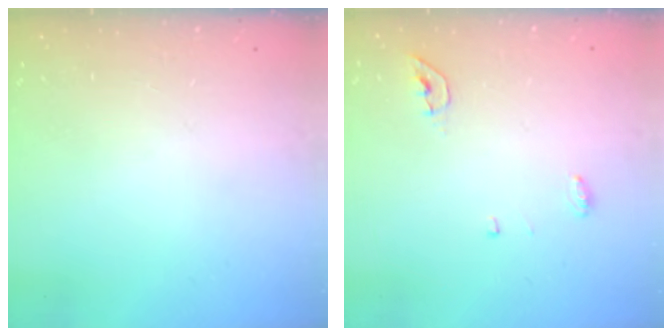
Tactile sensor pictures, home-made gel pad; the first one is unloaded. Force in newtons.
{"total": 4.5, "press": 4.2, "slide": 1.5}